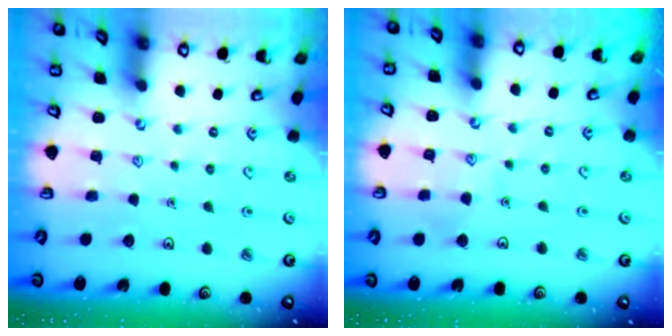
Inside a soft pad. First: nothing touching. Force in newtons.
{"total": 3.7, "press": 3.7, "slide": 0.3}